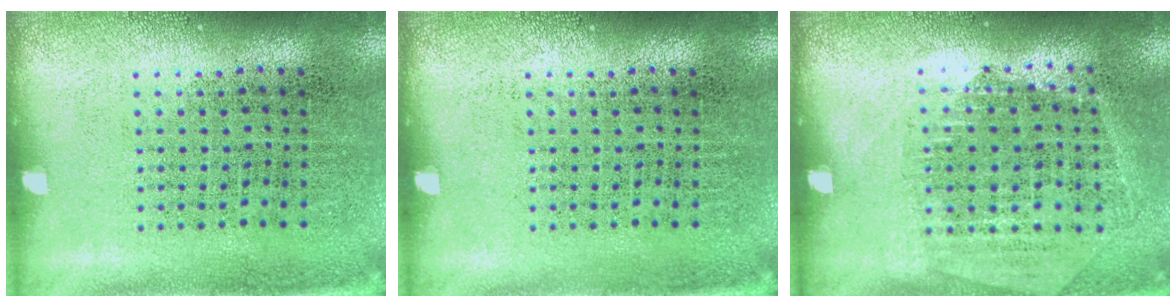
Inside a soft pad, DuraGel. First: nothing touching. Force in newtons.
{"total": 0.0}
{"total": 1.3, "press": 1.1, "slide": 0.6}